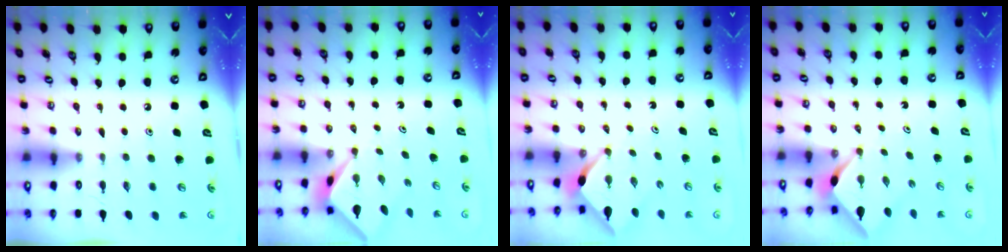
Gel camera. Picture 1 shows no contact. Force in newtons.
{"total": 2.1, "press": 2.1, "slide": 0.2}
{"total": 2.5, "press": 2.4, "slide": 0.3}
{"total": 2.1, "press": 2.1, "slide": 0.3}